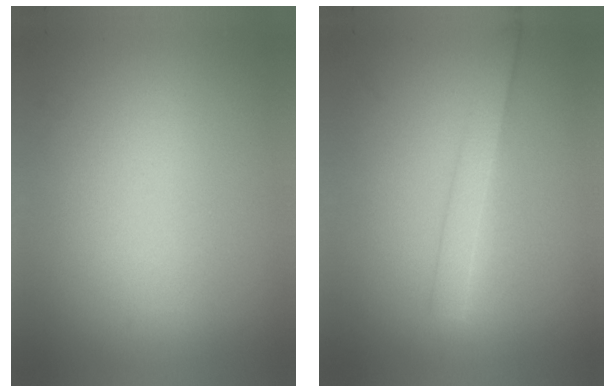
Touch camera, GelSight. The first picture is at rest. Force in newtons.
{"total": 2.2}